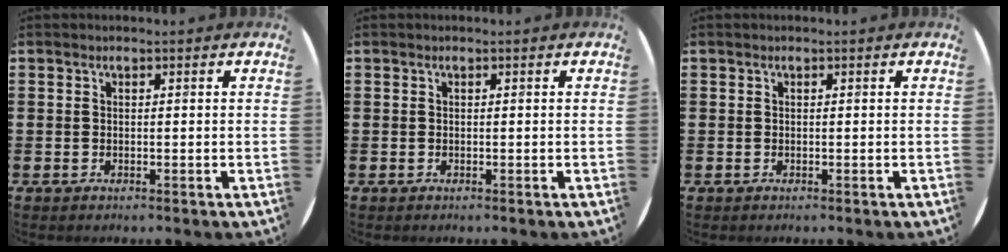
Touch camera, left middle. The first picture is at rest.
{"total": 0.0}
{"total": 0.0}